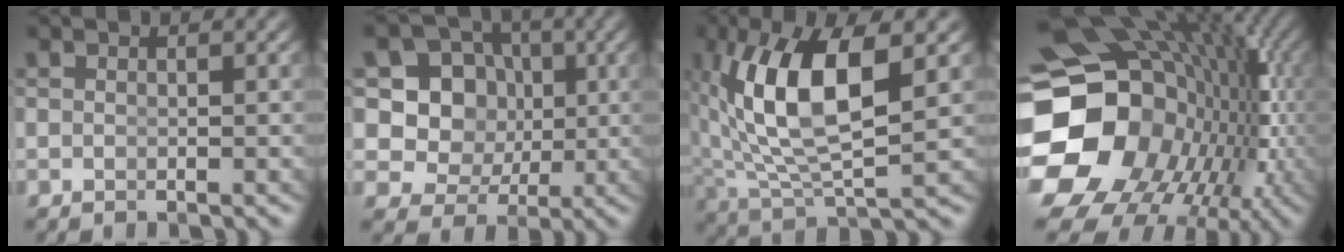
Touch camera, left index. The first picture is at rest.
{"total": 13.6, "force": [1.3, 12.2, 5.9], "torque": [-0.147, -0.041, 0.023]}
{"total": 9.3, "force": [1.5, 3.9, 8.4], "torque": [-0.174, -0.013, 0.043]}
{"total": 26.2, "force": [-3.1, 19.3, 17.4], "torque": [-0.304, -0.071, -0.034]}